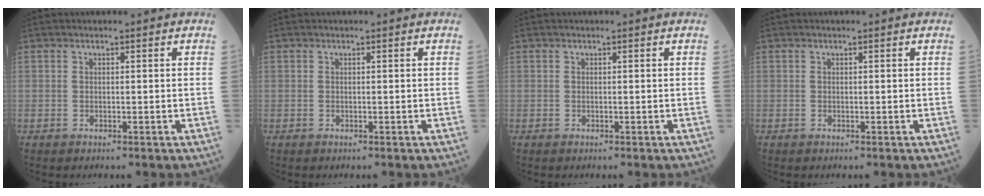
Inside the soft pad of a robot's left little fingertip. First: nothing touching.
{"total": 0.0}
{"total": 0.0}
{"total": 0.0}